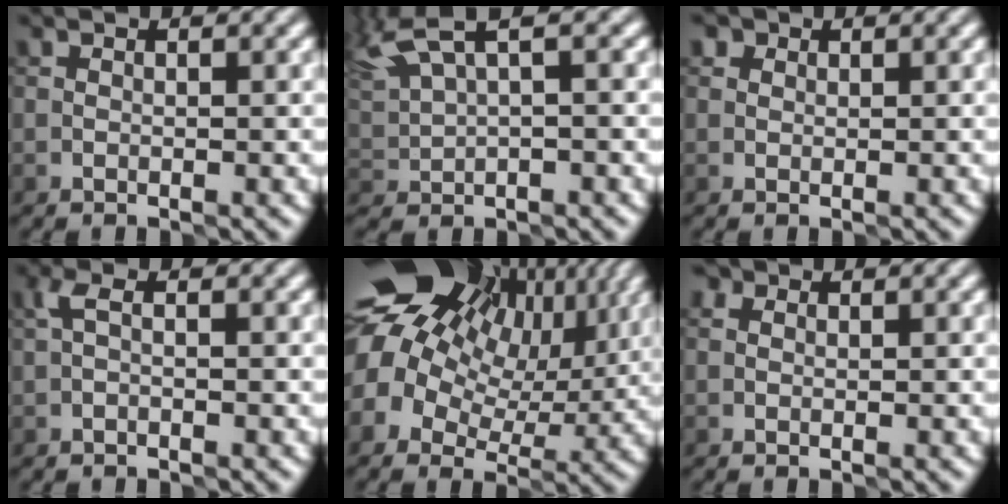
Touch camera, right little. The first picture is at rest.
{"total": 5.1, "force": [3.4, 1.4, 3.6], "torque": [-0.094, 0.022, 0.071]}
{"total": 1.9, "force": [1.1, 1.2, 0.8], "torque": [-0.011, 0.008, -0.009]}
{"total": 1.2, "force": [-0.1, 0.4, 1.1], "torque": [-0.026, 0.004, -0.005]}
{"total": 19.6, "force": [6.8, 14.3, 11.6], "torque": [-0.226, 0.044, 0.099]}
{"total": 2.3, "force": [1.1, 1.6, 1.2], "torque": [-0.010, 0.012, -0.018]}